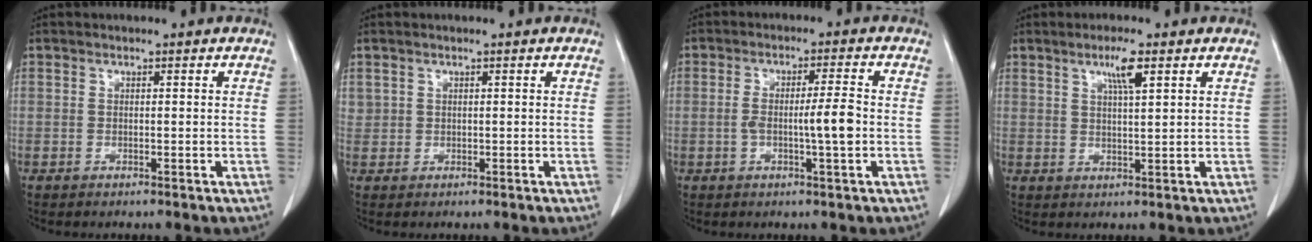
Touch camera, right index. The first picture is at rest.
{"total": 1.1, "force": [0.7, 0.8, 0.1], "torque": [0.004, 0.008, 0.014]}
{"total": 5.6, "force": [-0.9, 0.0, 5.5], "torque": [-0.097, 0.003, -0.014]}
{"total": 4.1, "force": [2.2, 0.1, 3.5], "torque": [-0.064, -0.003, 0.039]}